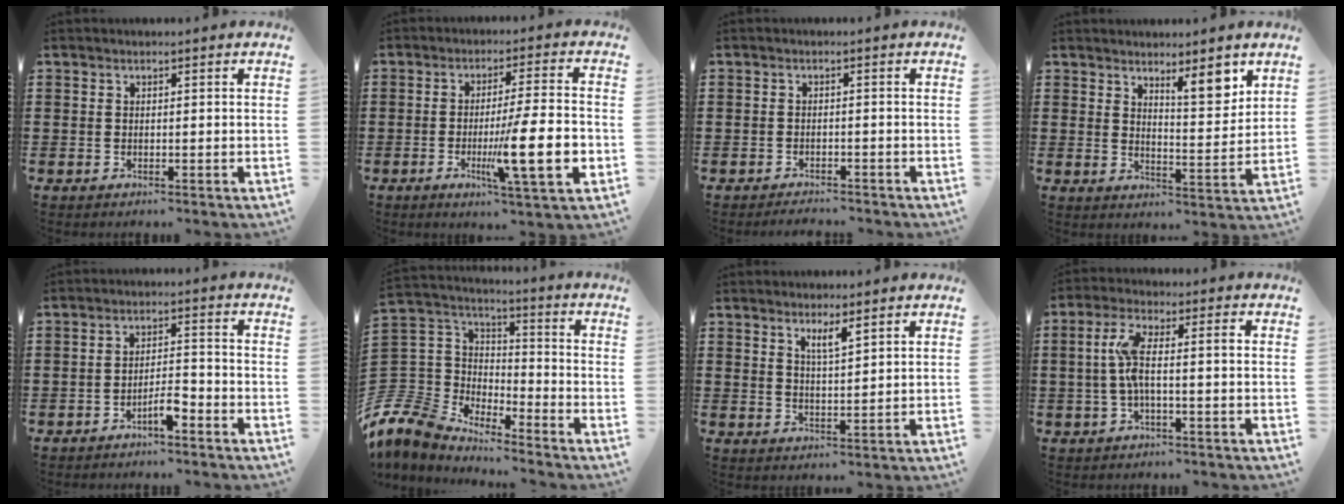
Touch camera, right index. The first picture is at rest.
{"total": 12.7, "force": [-3.0, 1.7, 12.2], "torque": [-0.194, -0.015, -0.053]}
{"total": 1.7, "force": [-1.7, 0.2, -0.1], "torque": [-0.002, 0.005, -0.039]}
{"total": 6.1, "force": [4.6, 1.7, 3.7], "torque": [-0.059, -0.016, 0.077]}
{"total": 3.9, "force": [-2.7, 0.9, 2.7], "torque": [-0.055, 0.006, -0.054]}
{"total": 7.6, "force": [-6.2, 4.3, 1.0], "torque": [-0.084, -0.016, -0.135]}
{"total": 2.8, "force": [2.0, 0.5, 2.0], "torque": [-0.034, -0.001, 0.032]}
{"total": 6.0, "force": [-0.3, 1.1, 5.8], "torque": [-0.122, 0.000, -0.014]}